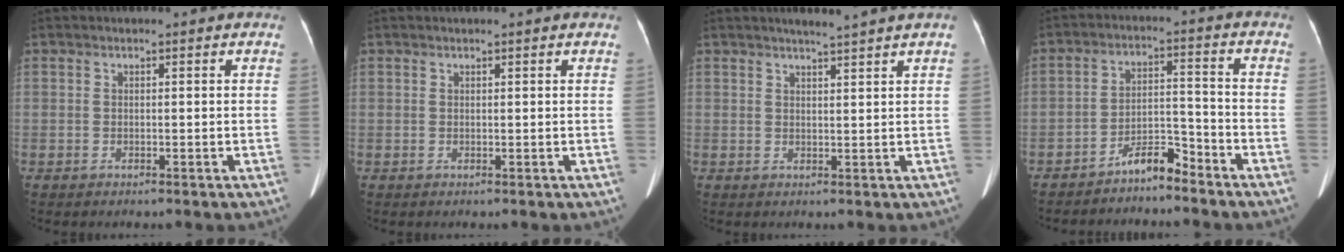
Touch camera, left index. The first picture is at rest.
{"total": 0.0}
{"total": 3.4, "force": [2.8, -0.9, 1.6], "torque": [-0.021, 0.001, 0.040]}
{"total": 5.2, "force": [-4.6, 0.8, 2.2], "torque": [-0.034, 0.005, -0.083]}